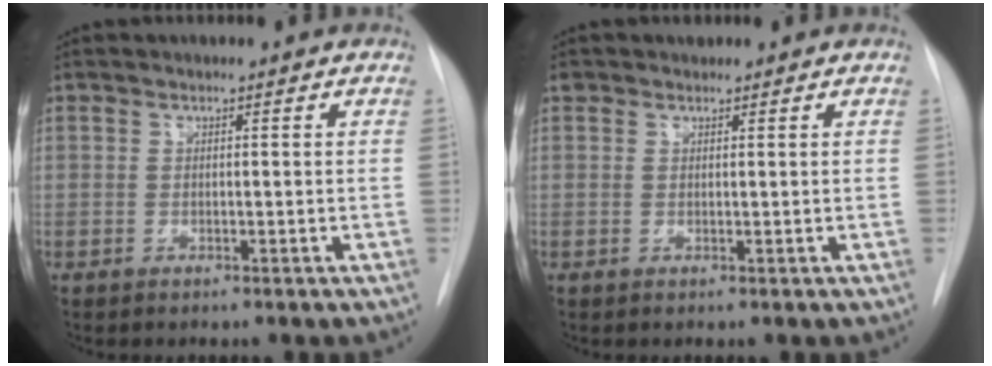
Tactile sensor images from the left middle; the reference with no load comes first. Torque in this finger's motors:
{"motor_torque": [0.06, -0.06, -0.04, -0.01]}